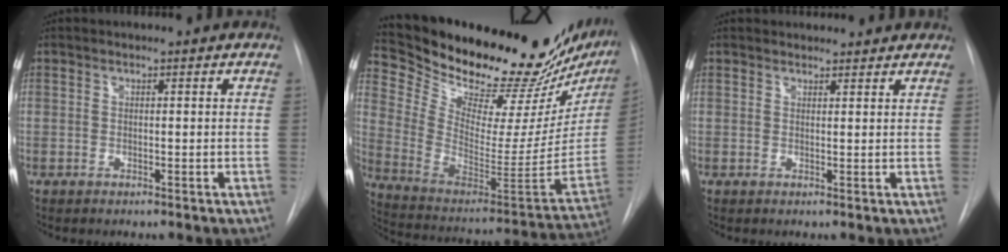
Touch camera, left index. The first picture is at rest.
{"total": 33.4, "force": [28.5, 6.2, 16.3], "torque": [-0.275, -0.105, 0.397]}
{"total": 4.1, "force": [3.9, 1.1, 0.4], "torque": [-0.006, 0.019, 0.047]}